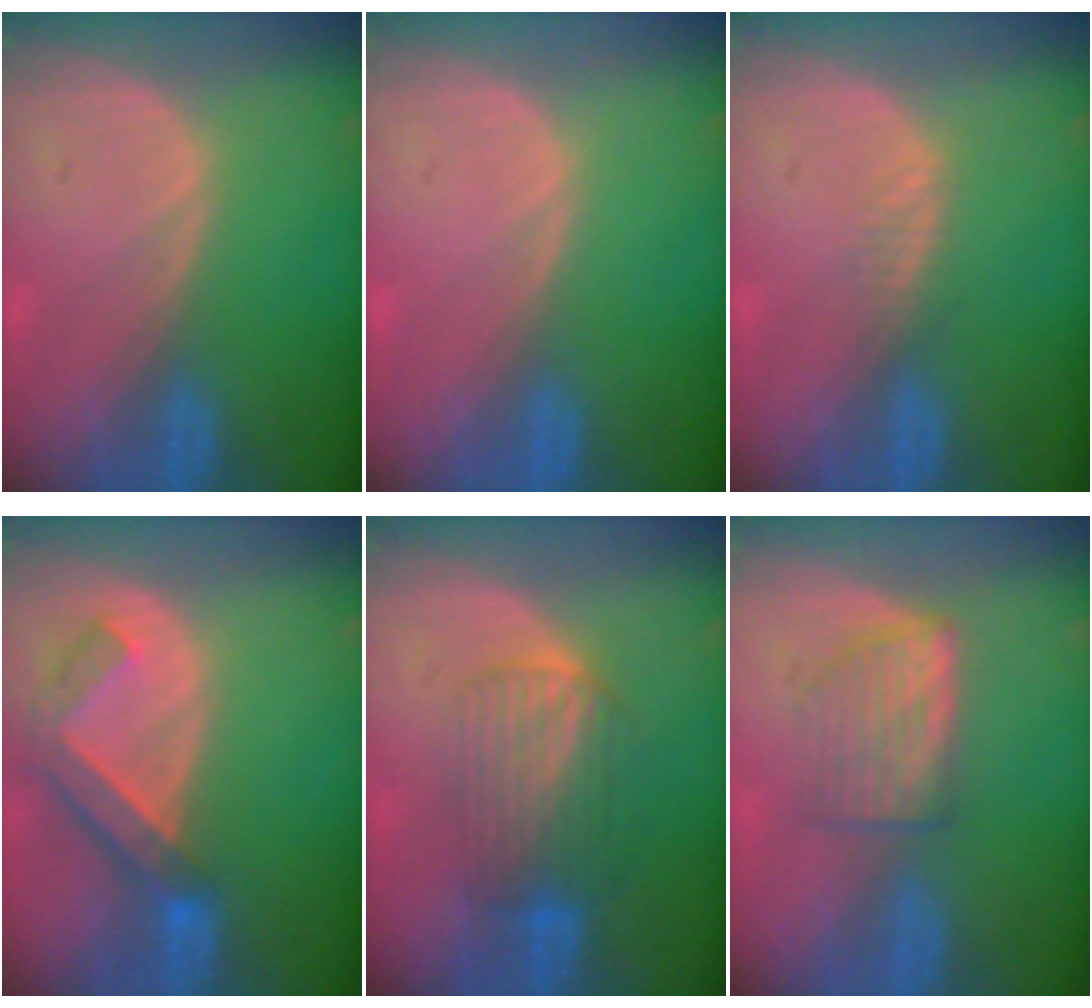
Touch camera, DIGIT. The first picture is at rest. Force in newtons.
{"total": 0.0}
{"total": 1.4, "press": 1.3, "slide": 0.2}
{"total": 6.3, "press": 5.9, "slide": 2.2}
{"total": 6.6, "press": 6.3, "slide": 1.8}
{"total": 5.2, "press": 5.0, "slide": 1.4}